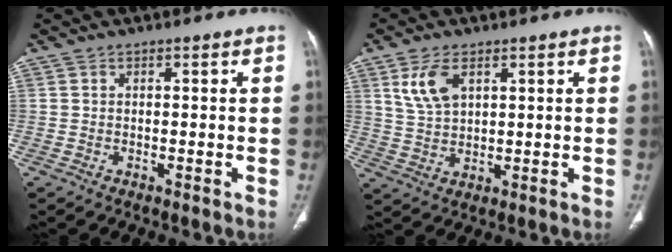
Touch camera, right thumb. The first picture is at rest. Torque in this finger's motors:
{"motor_torque": [-0.72, 0.44, 0.32, -0.26, 0.18]}